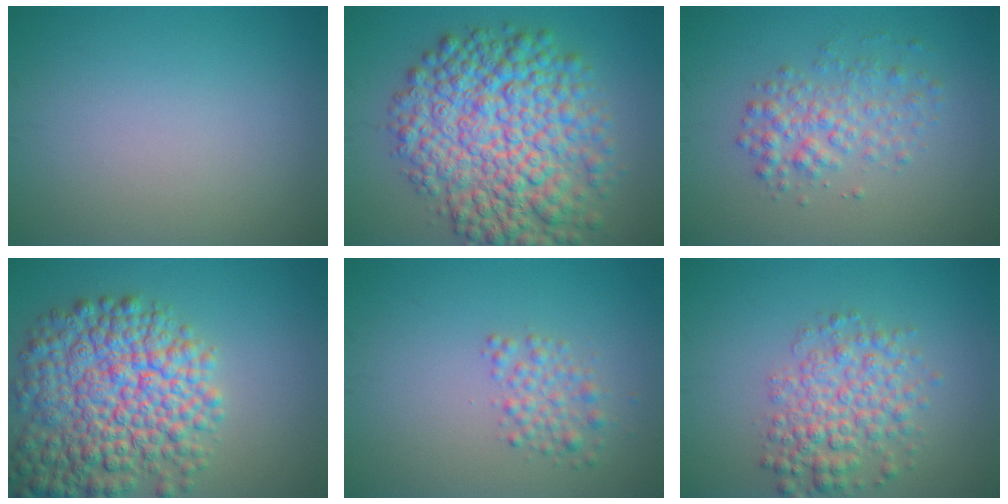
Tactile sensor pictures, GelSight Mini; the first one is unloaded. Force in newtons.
{"total": 11.9, "press": 11.9, "slide": 0.2}
{"total": 3.2, "press": 3.2, "slide": 0.1}
{"total": 10.5, "press": 10.5, "slide": 0.5}
{"total": 2.2, "press": 2.2, "slide": 0.1}
{"total": 4.8, "press": 4.8, "slide": 0.1}